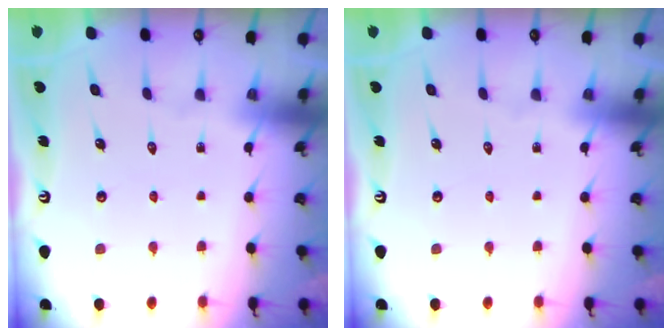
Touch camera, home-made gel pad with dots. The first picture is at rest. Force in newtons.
{"total": 0.0}